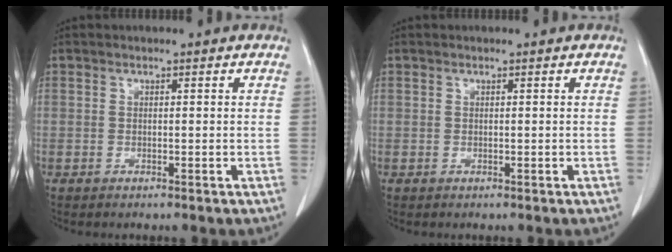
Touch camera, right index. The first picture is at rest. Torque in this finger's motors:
{"motor_torque": [0.00, 0.00, 0.00, 0.00]}